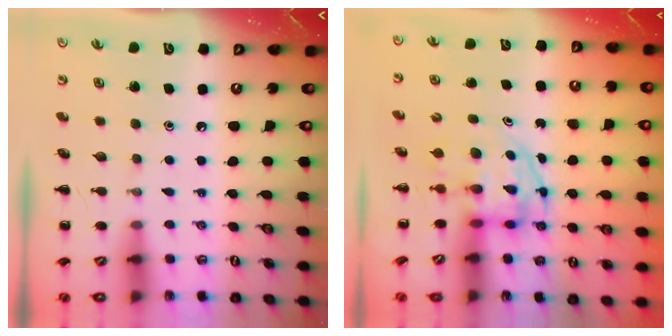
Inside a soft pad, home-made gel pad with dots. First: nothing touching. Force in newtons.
{"total": 3.6, "press": 3.5, "slide": 0.6}